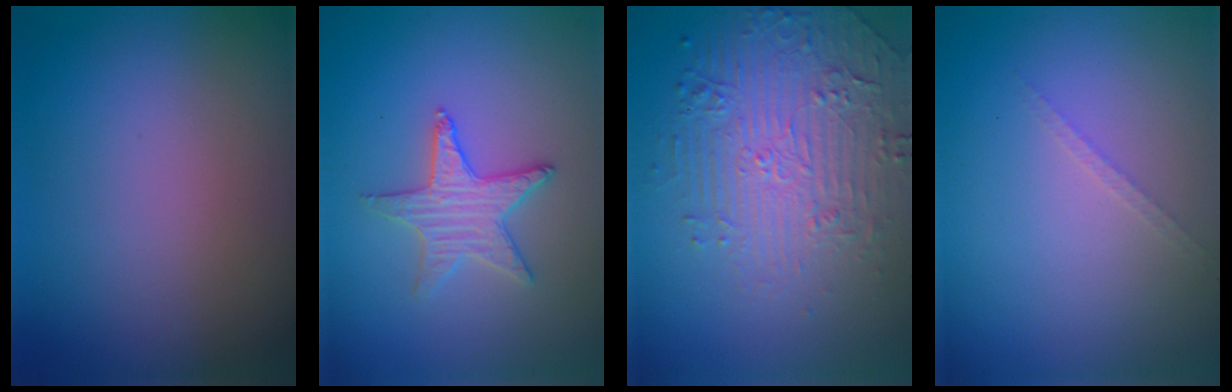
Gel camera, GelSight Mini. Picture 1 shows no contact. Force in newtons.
{"total": 3.0, "press": 3.0, "slide": 0.1}
{"total": 4.9, "press": 3.9, "slide": 3.0}
{"total": 0.8, "press": 0.8, "slide": 0.0}